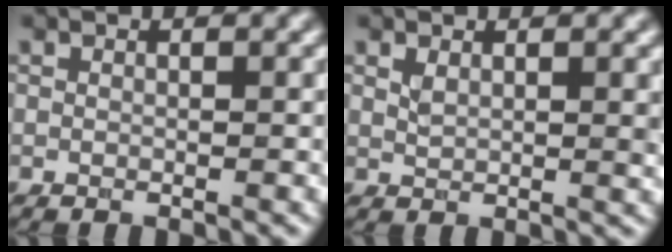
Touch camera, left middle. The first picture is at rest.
{"total": 2.2, "force": [1.0, 0.8, 1.8], "torque": [-0.034, -0.003, 0.022]}